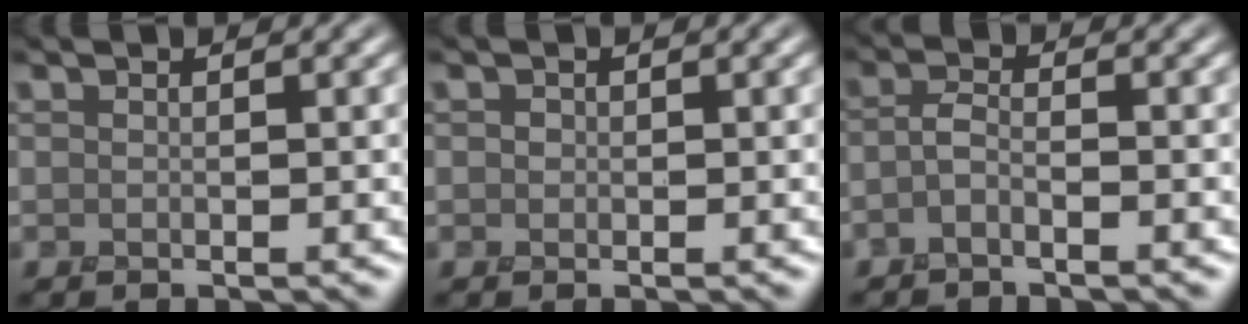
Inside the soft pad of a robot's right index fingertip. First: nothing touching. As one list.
[{"total": 0.6, "force": [0.0, 0.6, 0.1], "torque": [-0.001, -0.001, -0.002]}, {"total": 1.5, "force": [-1.2, 0.4, 0.8], "torque": [-0.017, 0.001, -0.029]}]